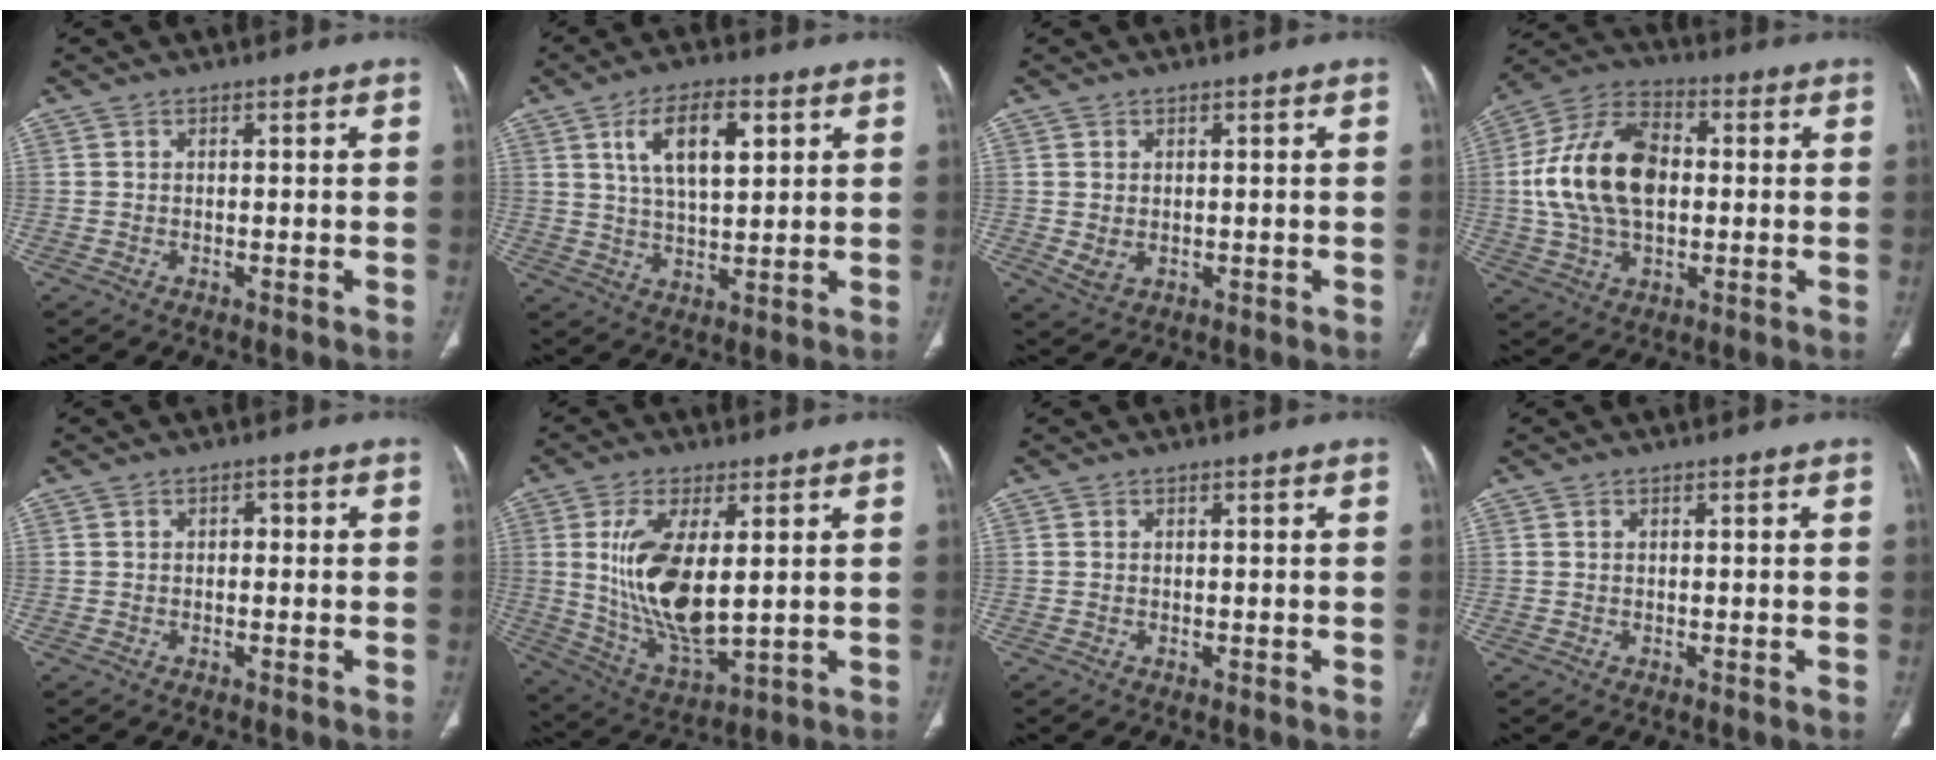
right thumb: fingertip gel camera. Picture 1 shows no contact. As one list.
[{"total": 10.8, "force": [4.0, 4.8, 8.8], "torque": [-0.142, -0.011, 0.074]}, {"total": 2.7, "force": [0.1, 1.9, 1.8], "torque": [-0.037, -0.006, 0.013]}, {"total": 17.9, "force": [0.8, 11.1, 14.0], "torque": [-0.260, 0.022, 0.012]}, {"total": 1.1, "force": [-0.1, 0.8, 0.7], "torque": [-0.005, 0.003, -0.006]}, {"total": 15.4, "force": [2.2, 6.5, 13.8], "torque": [-0.268, -0.027, 0.056]}, {"total": 0.0}, {"total": 0.0}]